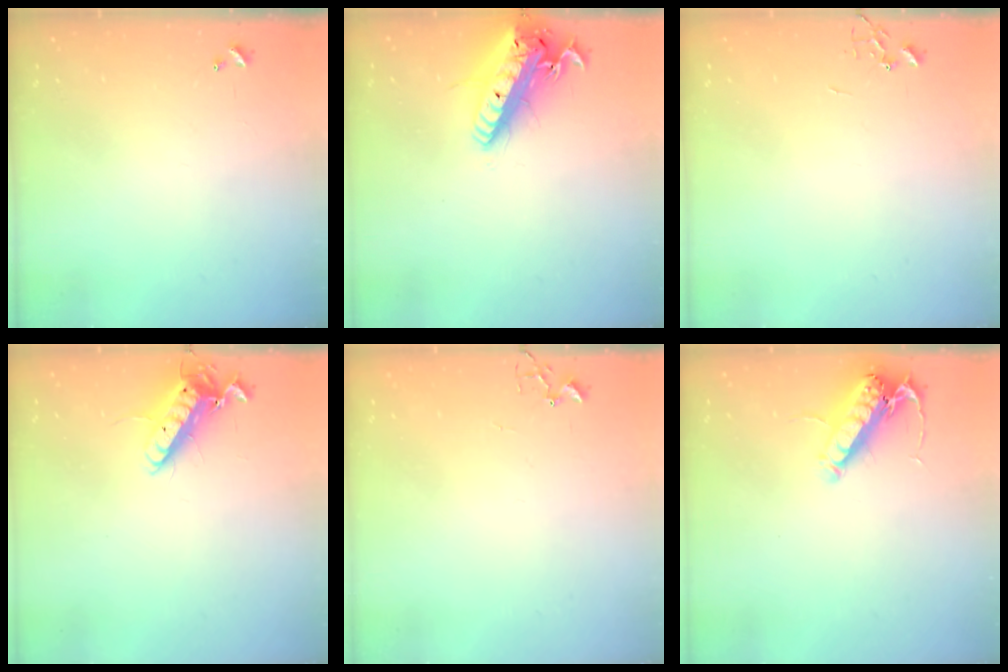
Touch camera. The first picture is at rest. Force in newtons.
{"total": 20.4, "press": 20.0, "slide": 4.2}
{"total": 0.0}
{"total": 12.3, "press": 12.2, "slide": 1.7}
{"total": 3.3, "press": 3.3, "slide": 0.5}
{"total": 14.4, "press": 14.2, "slide": 2.0}